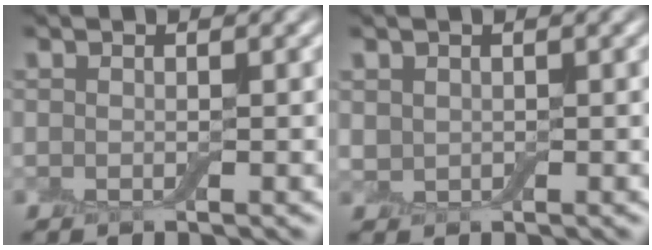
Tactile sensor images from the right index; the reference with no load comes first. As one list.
[{"total": 1.2, "force": [0.5, 1.0, 0.5], "torque": [-0.011, 0.000, 0.012]}]